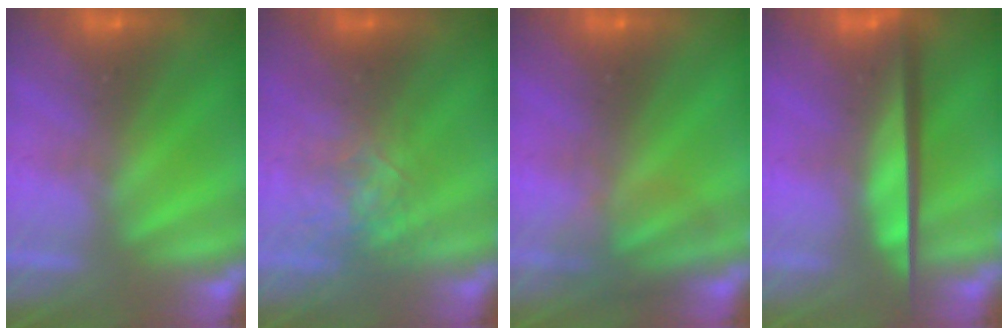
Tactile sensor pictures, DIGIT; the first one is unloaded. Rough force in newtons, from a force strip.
{"total": 2.6}
{"total": 2.6}
{"total": 8.7}